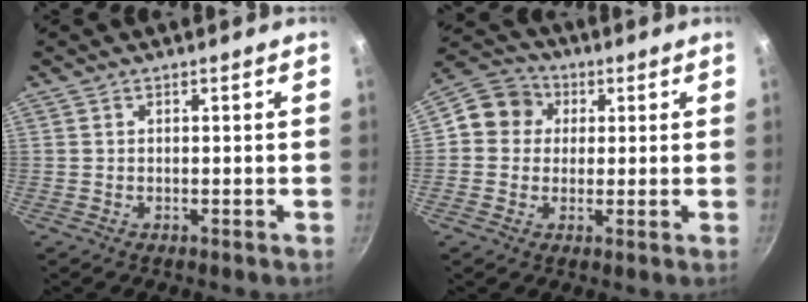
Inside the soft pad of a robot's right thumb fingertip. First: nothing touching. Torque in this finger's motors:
{"motor_torque": [0.04, 0.83, 0.50, -0.39, -0.01]}